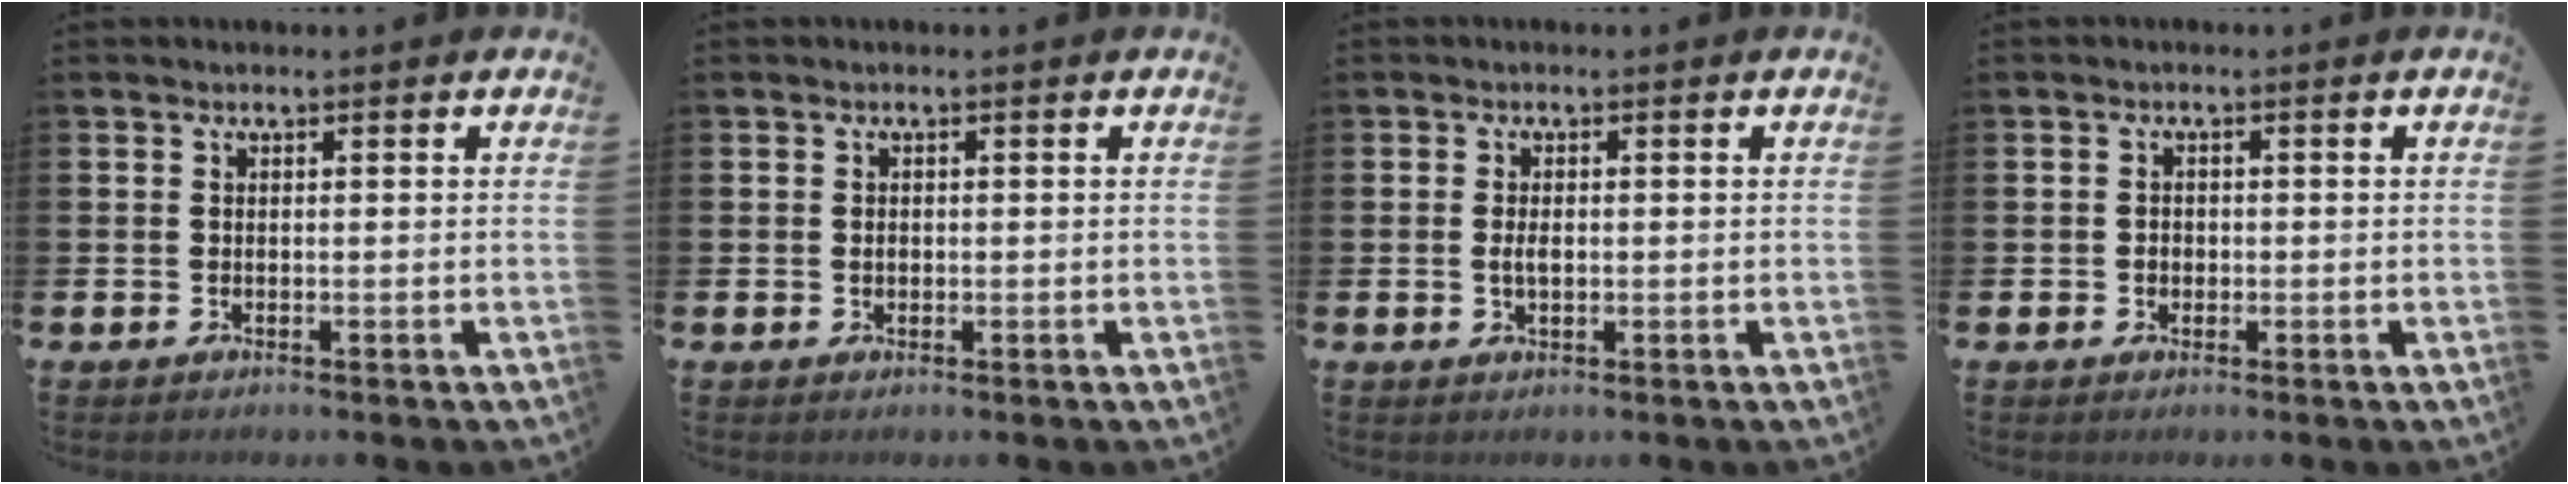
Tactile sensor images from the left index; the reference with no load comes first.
{"total": 0.6, "force": [0.0, 0.5, 0.4], "torque": [-0.005, 0.003, -0.001]}
{"total": 1.8, "force": [-0.1, 0.9, 1.6], "torque": [-0.027, 0.001, -0.003]}
{"total": 1.1, "force": [-0.2, 1.0, 0.4], "torque": [0.002, 0.001, -0.008]}